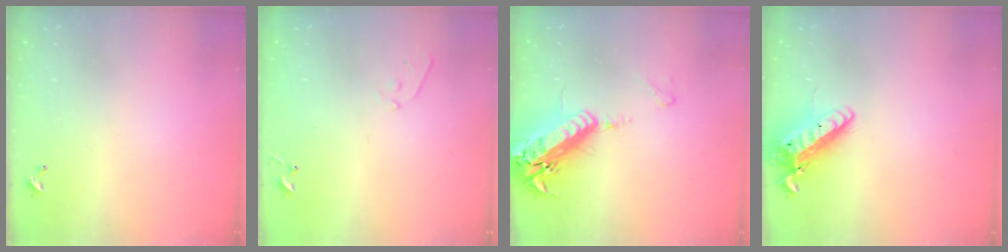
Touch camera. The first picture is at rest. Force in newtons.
{"total": 5.2, "press": 5.2, "slide": 0.5}
{"total": 21.2, "press": 20.7, "slide": 4.7}
{"total": 15.6, "press": 15.4, "slide": 2.8}